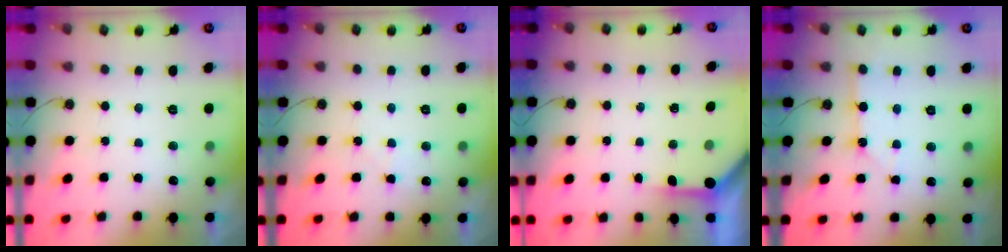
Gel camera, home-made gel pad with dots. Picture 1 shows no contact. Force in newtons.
{"total": 3.4, "press": 3.3, "slide": 0.6}
{"total": 3.2, "press": 3.2, "slide": 0.4}
{"total": 2.6, "press": 2.6, "slide": 0.3}